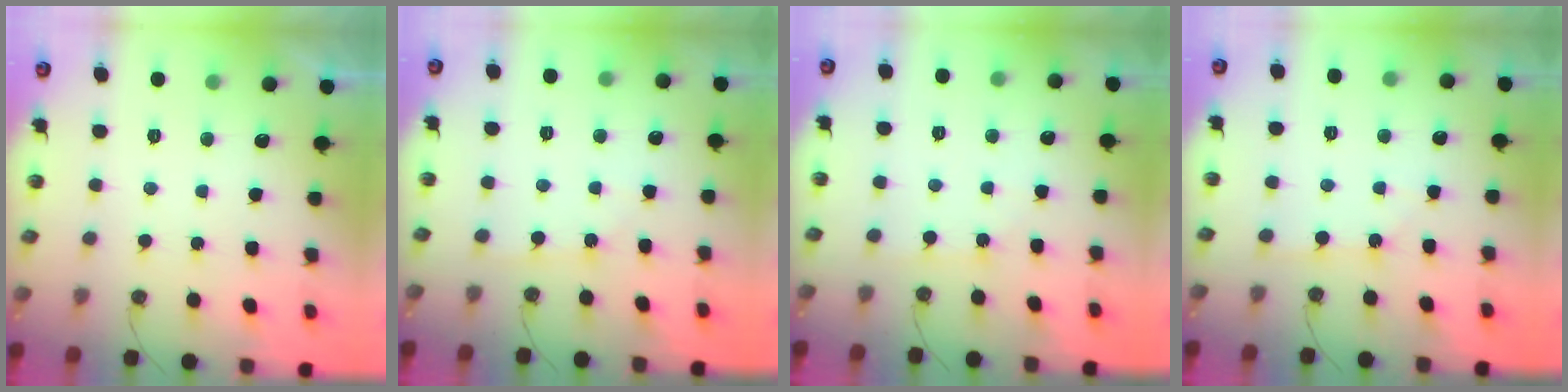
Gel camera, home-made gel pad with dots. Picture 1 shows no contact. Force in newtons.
{"total": 3.3, "press": 3.3, "slide": 0.4}
{"total": 2.7, "press": 2.7, "slide": 0.5}
{"total": 2.1, "press": 2.1, "slide": 0.3}